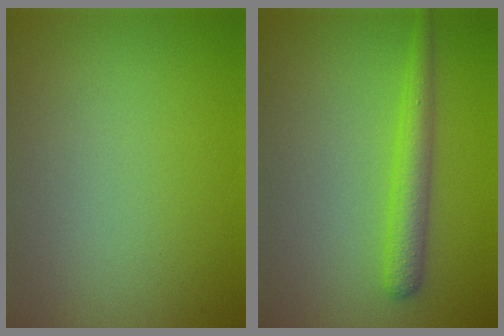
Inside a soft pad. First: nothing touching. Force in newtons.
{"total": 3.0, "press": 3.0, "slide": 0.2}